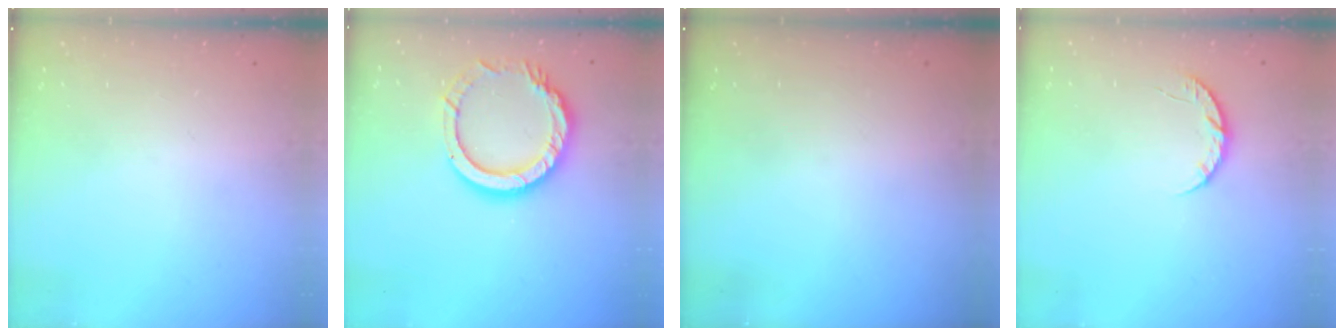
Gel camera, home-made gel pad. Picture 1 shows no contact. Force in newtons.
{"total": 13.2, "press": 13.1, "slide": 1.1}
{"total": 0.0}
{"total": 6.1, "press": 6.1, "slide": 0.7}